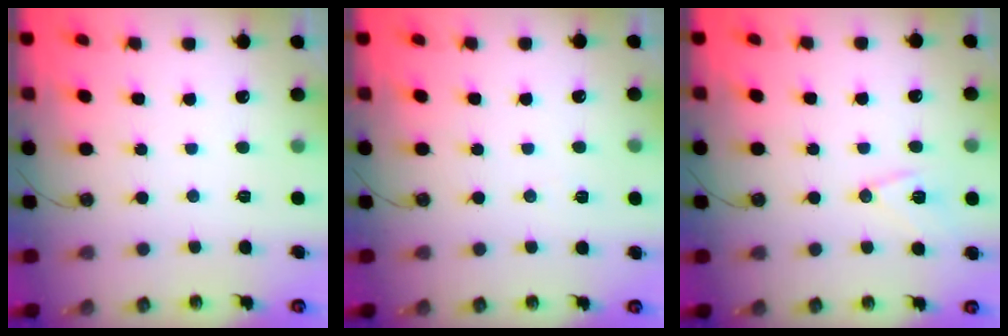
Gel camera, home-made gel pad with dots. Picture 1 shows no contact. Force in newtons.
{"total": 3.9, "press": 2.9, "slide": 2.6}
{"total": 9.9, "press": 9.3, "slide": 3.4}